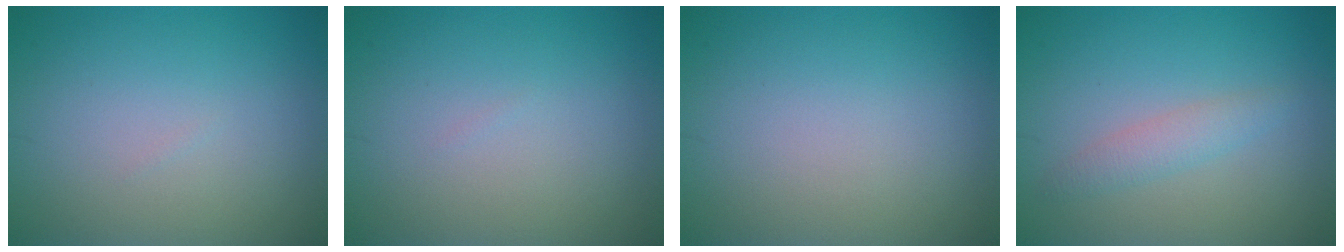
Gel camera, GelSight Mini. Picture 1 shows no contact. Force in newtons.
{"total": 0.0}
{"total": 0.0}
{"total": 1.8, "press": 1.8, "slide": 0.0}